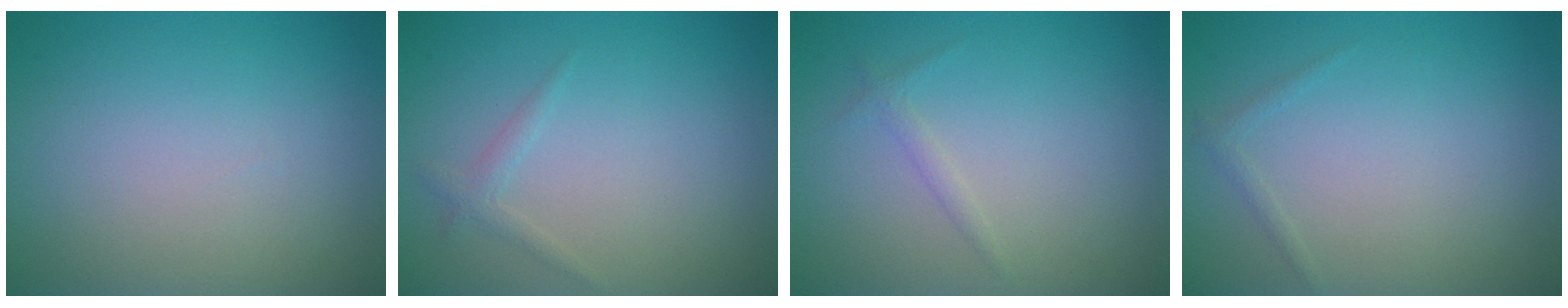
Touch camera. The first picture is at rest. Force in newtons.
{"total": 1.0, "press": 1.0, "slide": 0.0}
{"total": 0.8, "press": 0.8, "slide": 0.0}
{"total": 0.6, "press": 0.6, "slide": 0.1}